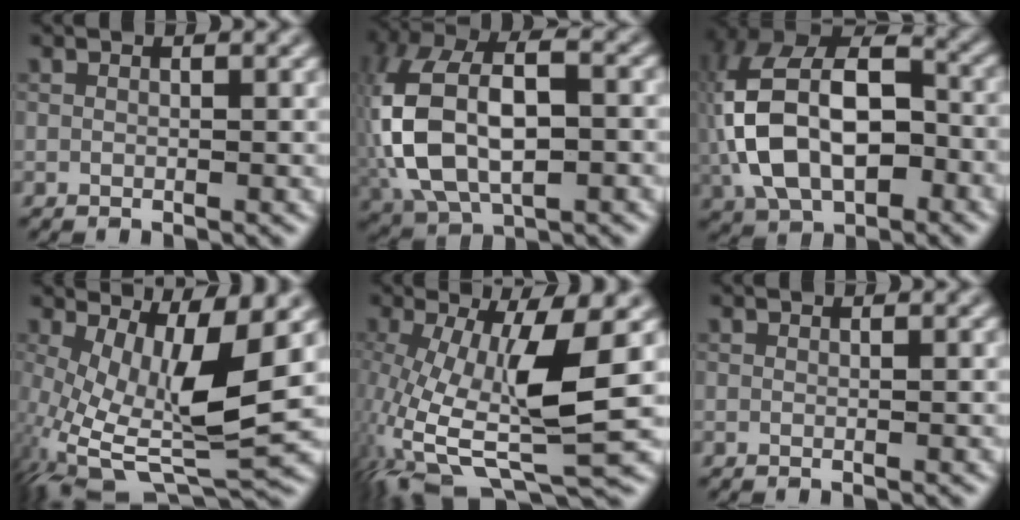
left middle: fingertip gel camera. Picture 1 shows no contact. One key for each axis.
{"total": 12.7, "fx": -1.0, "fy": 7.4, "fz": 10.3, "tx": -0.233, "ty": 0.006, "tz": -0.026}
{"total": 13.9, "fx": -1.4, "fy": 8.9, "fz": 10.6, "tx": -0.239, "ty": -0.001, "tz": -0.030}
{"total": 11.3, "fx": -0.5, "fy": 3.9, "fz": 10.6, "tx": -0.213, "ty": -0.024, "tz": 0.004}
{"total": 11.4, "fx": -1.1, "fy": 3.0, "fz": 10.9, "tx": -0.225, "ty": -0.010, "tz": -0.021}
{"total": 0.0}